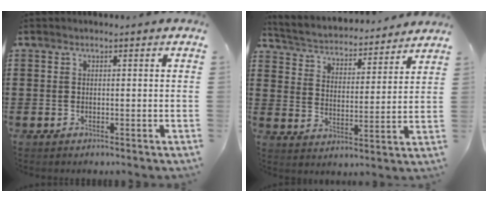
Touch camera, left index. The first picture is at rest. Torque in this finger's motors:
{"motor_torque": [2.14, 0.00, 0.46, 0.12]}